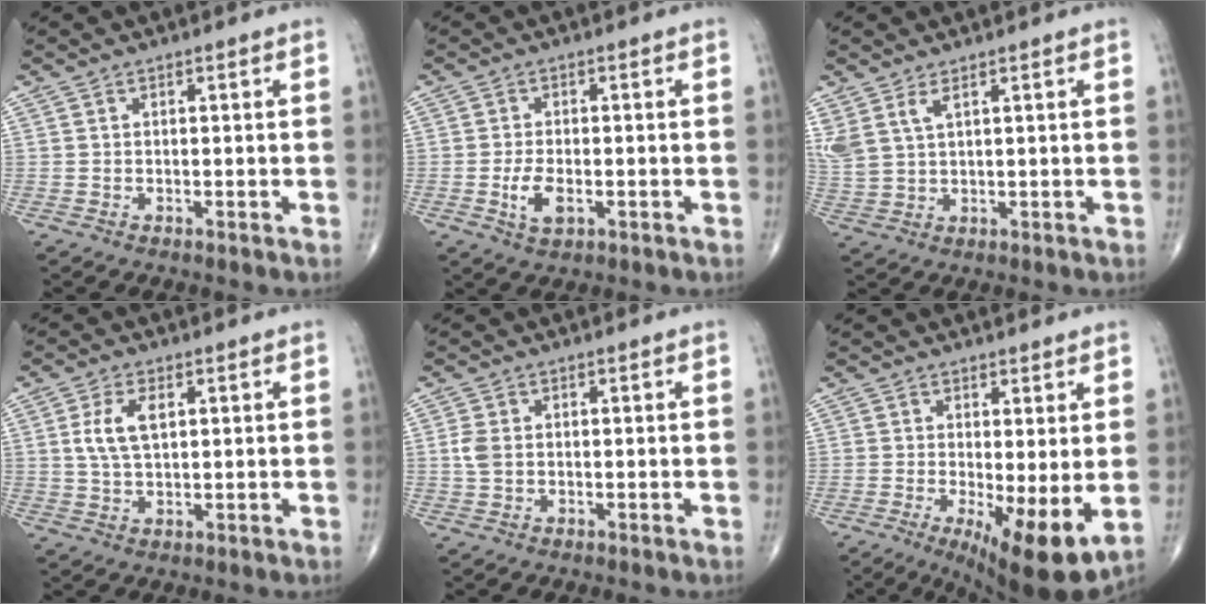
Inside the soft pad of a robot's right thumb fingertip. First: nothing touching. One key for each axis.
{"total": 4.7, "fx": -1.3, "fy": 2.4, "fz": 3.9, "tx": -0.072, "ty": -0.001, "tz": -0.020}
{"total": 5.5, "fx": 3.0, "fy": 2.2, "fz": 4.0, "tx": -0.099, "ty": -0.006, "tz": 0.072}
{"total": 6.3, "fx": 1.6, "fy": 3.2, "fz": 5.2, "tx": -0.107, "ty": 0.000, "tz": 0.033}
{"total": 2.8, "fx": 0.1, "fy": 1.9, "fz": 2.0, "tx": -0.051, "ty": 0.003, "tz": 0.002}
{"total": 11.0, "fx": -1.7, "fy": 3.1, "fz": 10.4, "tx": -0.158, "ty": -0.027, "tz": -0.019}